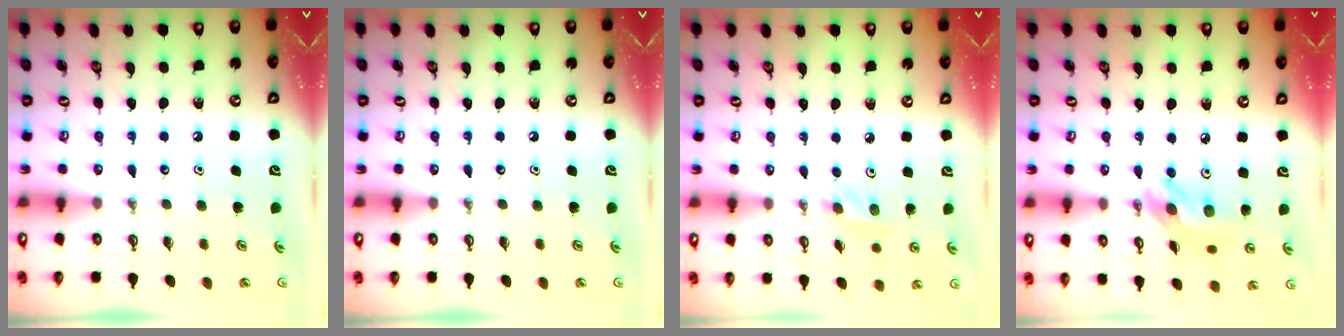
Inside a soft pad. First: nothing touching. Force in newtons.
{"total": 0.0}
{"total": 6.4, "press": 6.3, "slide": 0.8}
{"total": 11.5, "press": 11.5, "slide": 0.8}